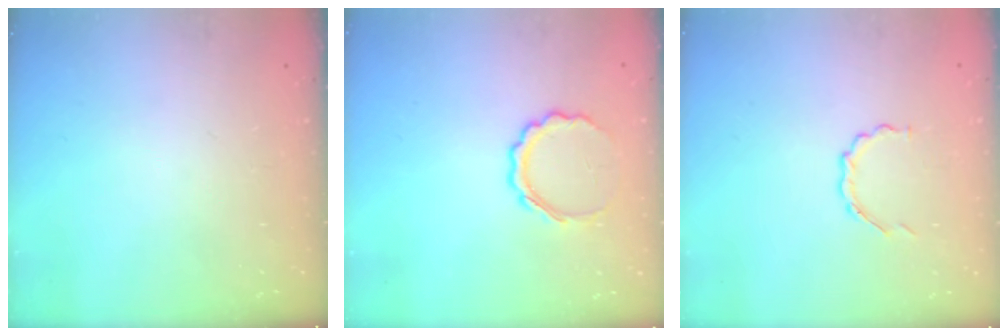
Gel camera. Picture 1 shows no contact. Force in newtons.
{"total": 7.6, "press": 7.4, "slide": 1.6}
{"total": 3.3, "press": 3.1, "slide": 1.0}